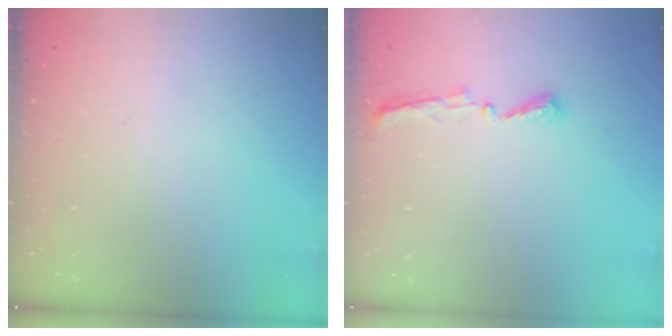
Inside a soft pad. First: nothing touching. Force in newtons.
{"total": 5.5, "press": 5.5, "slide": 0.5}